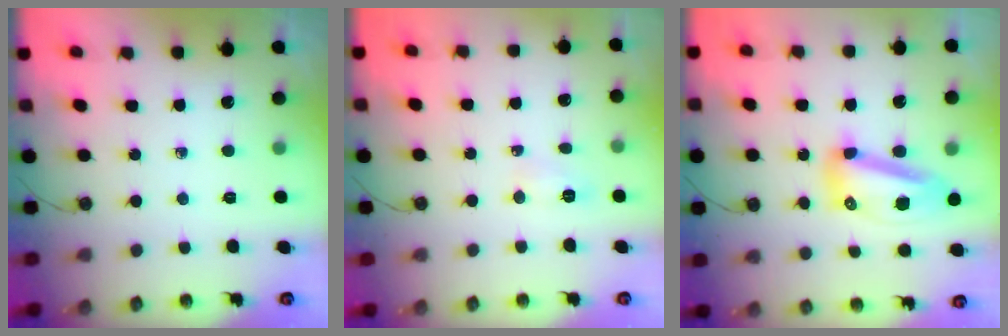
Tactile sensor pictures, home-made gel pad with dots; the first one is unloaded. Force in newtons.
{"total": 3.8, "press": 3.6, "slide": 1.3}
{"total": 12.7, "press": 12.5, "slide": 1.8}